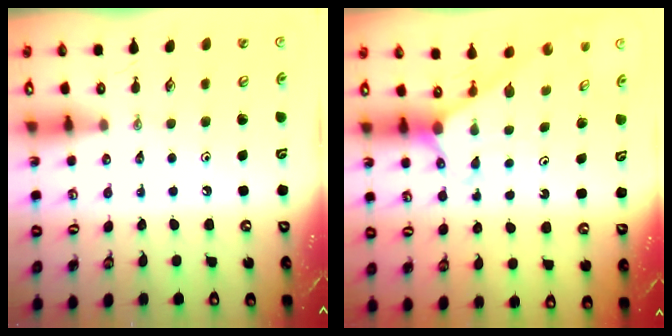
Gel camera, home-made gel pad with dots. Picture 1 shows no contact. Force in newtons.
{"total": 2.4, "press": 2.4, "slide": 0.3}